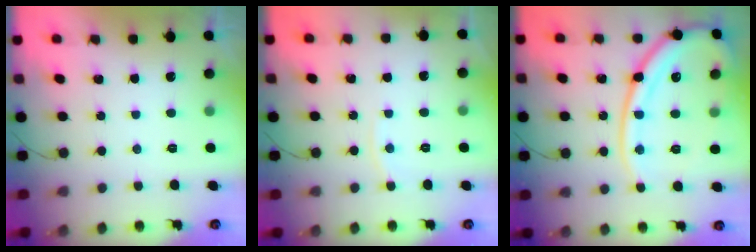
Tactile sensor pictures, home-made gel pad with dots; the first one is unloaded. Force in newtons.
{"total": 2.7, "press": 2.7, "slide": 0.4}
{"total": 17.9, "press": 17.8, "slide": 2.1}